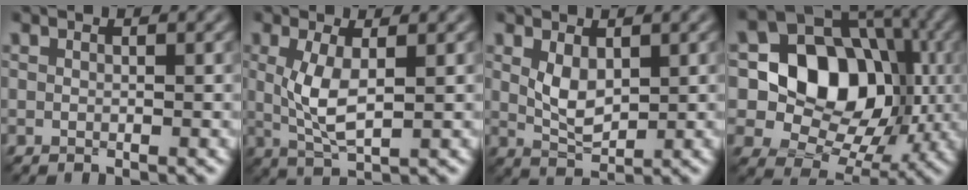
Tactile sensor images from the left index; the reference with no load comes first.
{"total": 3.9, "force": [0.3, 1.3, 3.6], "torque": [-0.086, -0.003, 0.009]}
{"total": 2.9, "force": [0.7, 1.5, 2.3], "torque": [-0.057, -0.004, 0.019]}
{"total": 11.0, "force": [0.4, 8.7, 6.7], "torque": [-0.098, -0.003, -0.009]}